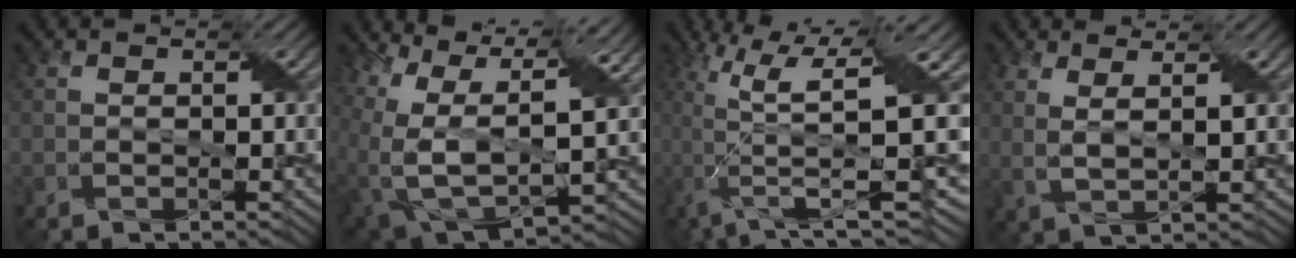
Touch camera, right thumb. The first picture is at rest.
{"total": 14.9, "force": [3.6, 9.0, 11.4], "torque": [-0.254, -0.011, 0.094]}
{"total": 12.7, "force": [0.5, 3.2, 12.3], "torque": [-0.245, -0.009, 0.024]}
{"total": 3.4, "force": [2.1, 0.8, 2.6], "torque": [-0.049, -0.003, 0.037]}